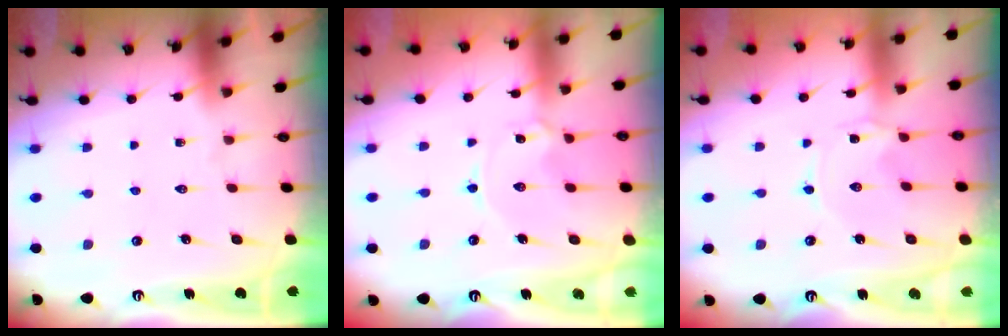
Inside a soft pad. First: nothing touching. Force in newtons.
{"total": 1.6, "press": 1.5, "slide": 0.2}
{"total": 0.0}